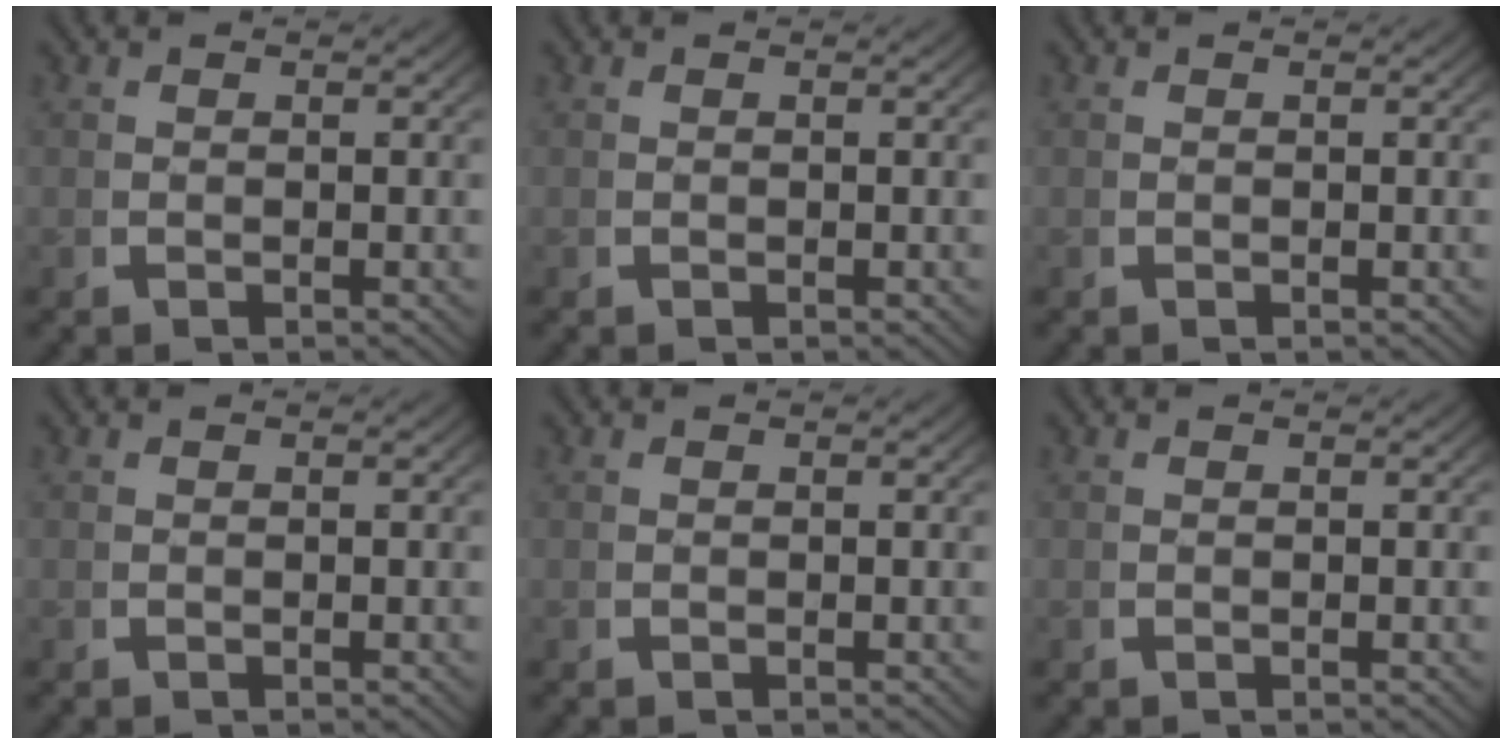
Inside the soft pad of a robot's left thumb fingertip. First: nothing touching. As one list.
[{"total": 0.0}, {"total": 0.0}, {"total": 0.0}, {"total": 0.0}, {"total": 0.0}]